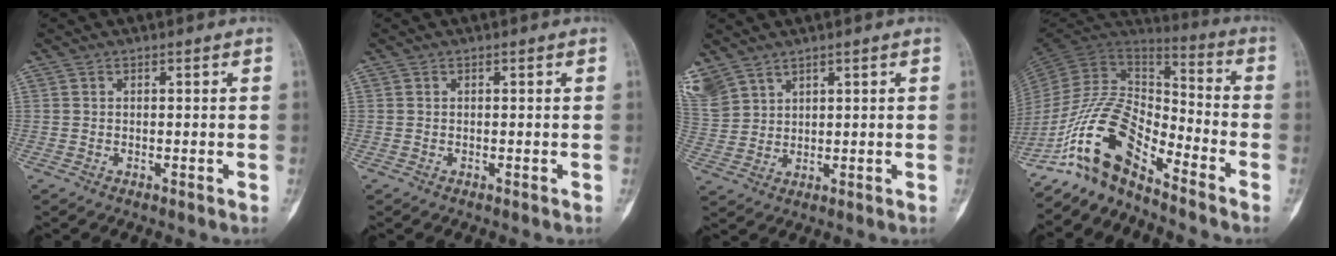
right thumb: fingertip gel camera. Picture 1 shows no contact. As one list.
[{"total": 0.0}, {"total": 9.9, "force": [6.4, 6.3, 4.1], "torque": [-0.116, -0.006, 0.145]}, {"total": 15.0, "force": [-10.4, 5.8, 9.2], "torque": [-0.157, 0.091, -0.207]}]